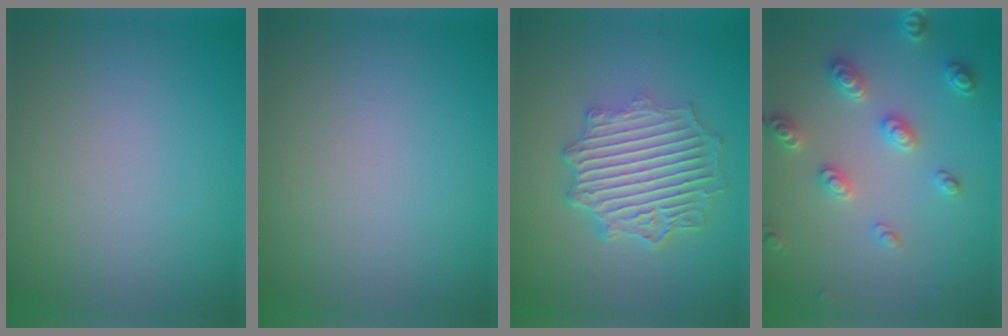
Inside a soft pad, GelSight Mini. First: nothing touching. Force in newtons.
{"total": 0.0}
{"total": 6.9, "press": 5.2, "slide": 4.6}
{"total": 3.0, "press": 3.0, "slide": 0.7}